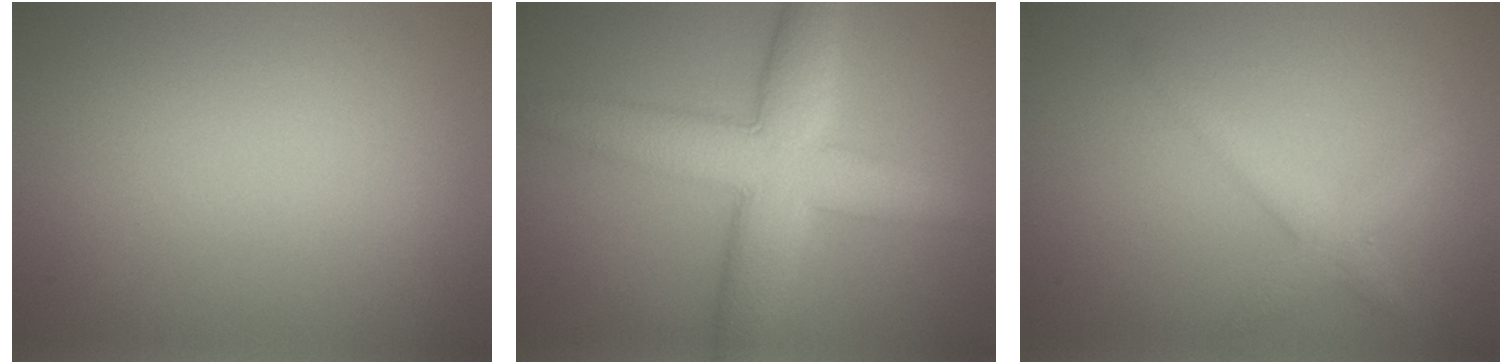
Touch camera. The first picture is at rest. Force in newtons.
{"total": 8.6, "press": 8.5, "slide": 0.2}
{"total": 2.5, "press": 2.5, "slide": 0.1}